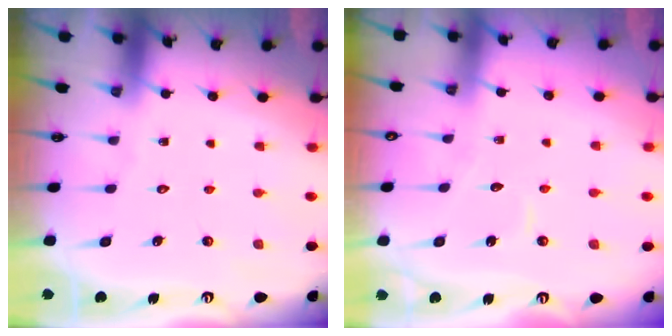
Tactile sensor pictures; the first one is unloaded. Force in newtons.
{"total": 3.7, "press": 3.6, "slide": 0.4}